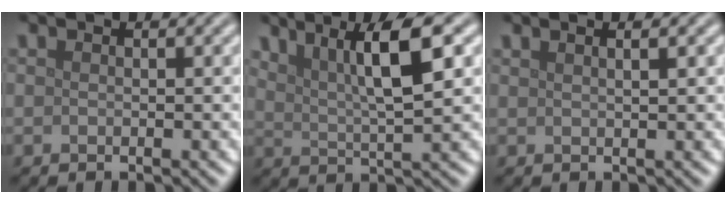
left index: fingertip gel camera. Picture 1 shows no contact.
{"total": 6.0, "force": [2.8, 1.1, 5.2], "torque": [-0.086, 0.002, 0.051]}
{"total": 2.1, "force": [1.2, 0.8, 1.5], "torque": [-0.004, 0.001, -0.001]}